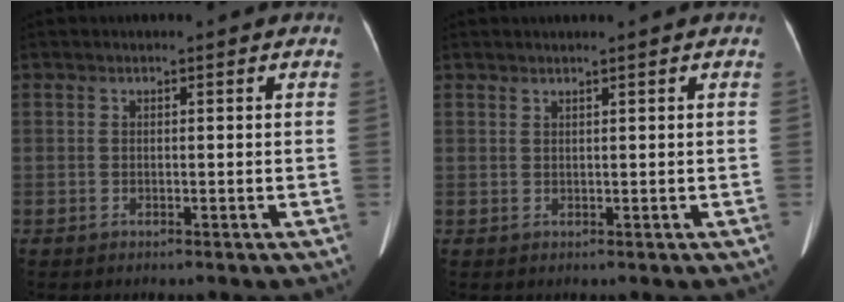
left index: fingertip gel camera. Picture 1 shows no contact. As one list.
[{"total": 1.0, "force": [0.8, -0.3, 0.4], "torque": [-0.015, -0.002, 0.022]}]